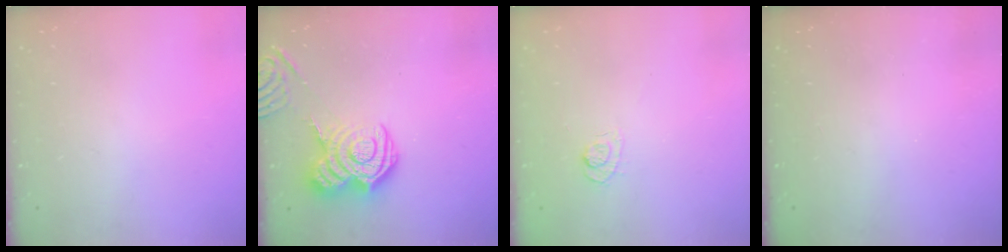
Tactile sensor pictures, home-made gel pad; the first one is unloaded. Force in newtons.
{"total": 13.5, "press": 13.5, "slide": 1.2}
{"total": 3.8, "press": 3.4, "slide": 1.6}
{"total": 2.5, "press": 2.4, "slide": 0.8}